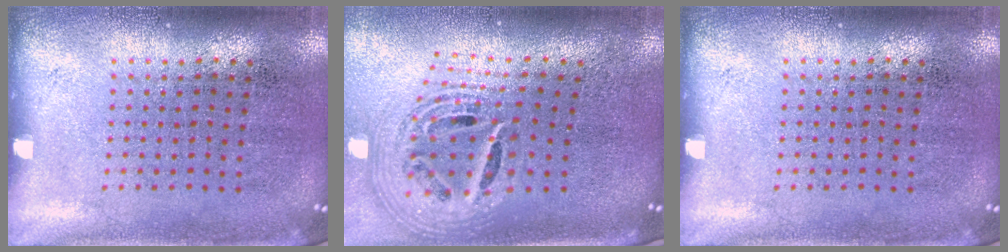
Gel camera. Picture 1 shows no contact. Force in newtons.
{"total": 2.7, "press": 1.9, "slide": 1.9}
{"total": 0.0}